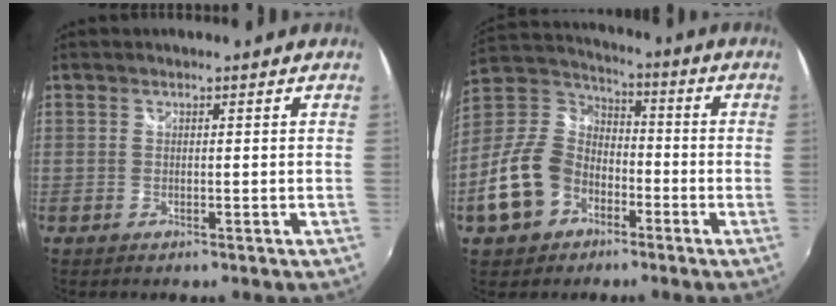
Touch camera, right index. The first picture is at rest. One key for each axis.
{"total": 15.9, "fx": -6.7, "fy": 11.8, "fz": 8.1, "tx": -0.204, "ty": 0.025, "tz": -0.110}